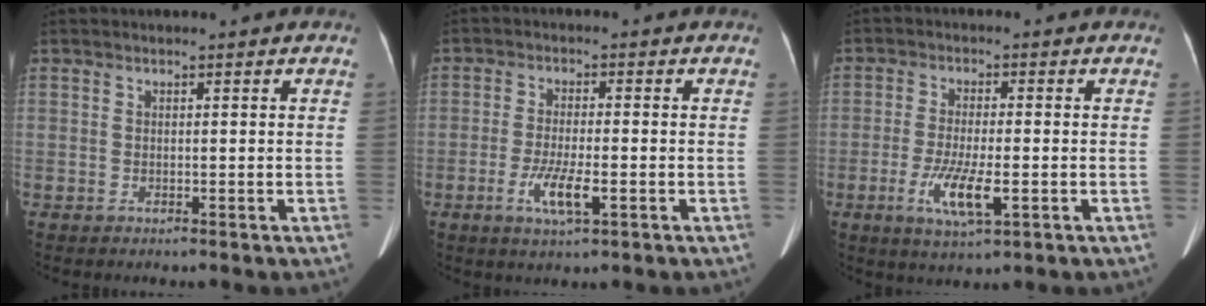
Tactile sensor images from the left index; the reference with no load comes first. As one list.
[{"total": 5.4, "force": [-2.1, 1.0, 4.9], "torque": [-0.100, -0.007, -0.037]}, {"total": 6.9, "force": [-2.3, 1.4, 6.4], "torque": [-0.130, -0.014, -0.039]}]